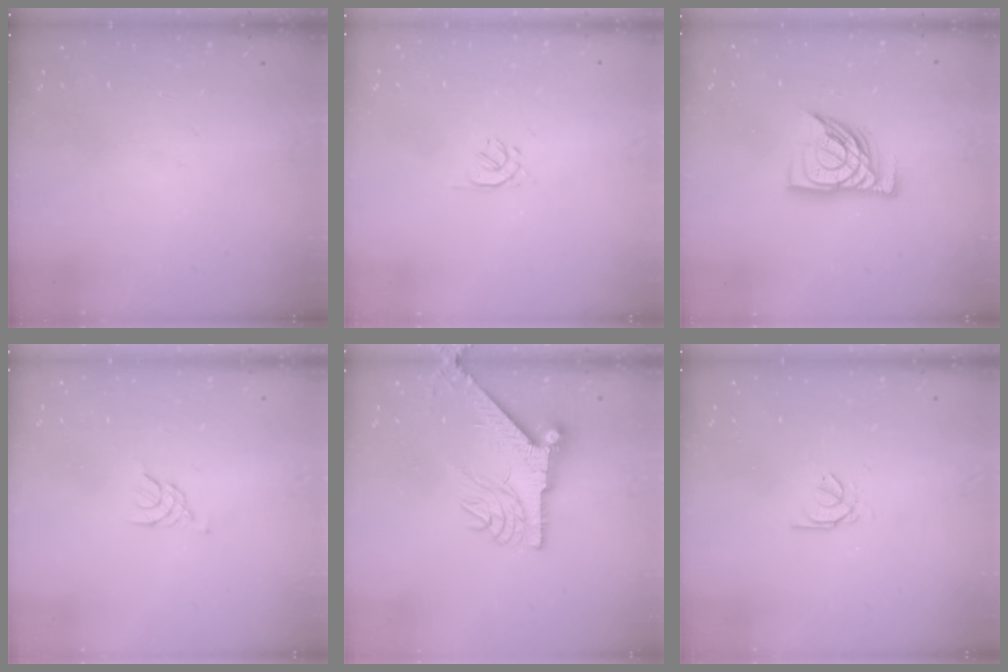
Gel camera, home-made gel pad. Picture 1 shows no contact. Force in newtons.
{"total": 1.6, "press": 1.5, "slide": 0.6}
{"total": 11.3, "press": 11.3, "slide": 1.3}
{"total": 0.8, "press": 0.7, "slide": 0.3}
{"total": 10.2, "press": 10.1, "slide": 1.6}
{"total": 0.7, "press": 0.6, "slide": 0.4}